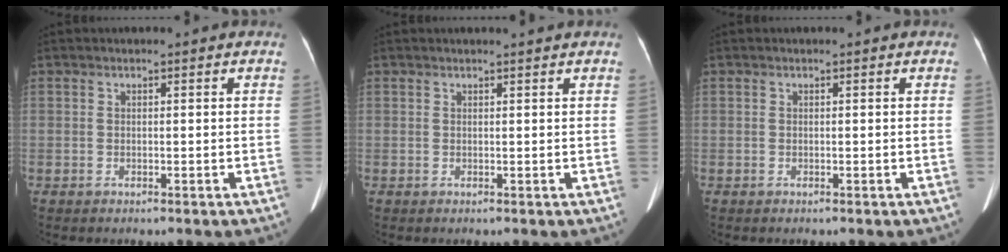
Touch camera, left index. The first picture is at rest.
{"total": 1.2, "force": [1.1, -0.3, 0.3], "torque": [-0.012, -0.003, 0.018]}
{"total": 0.0}